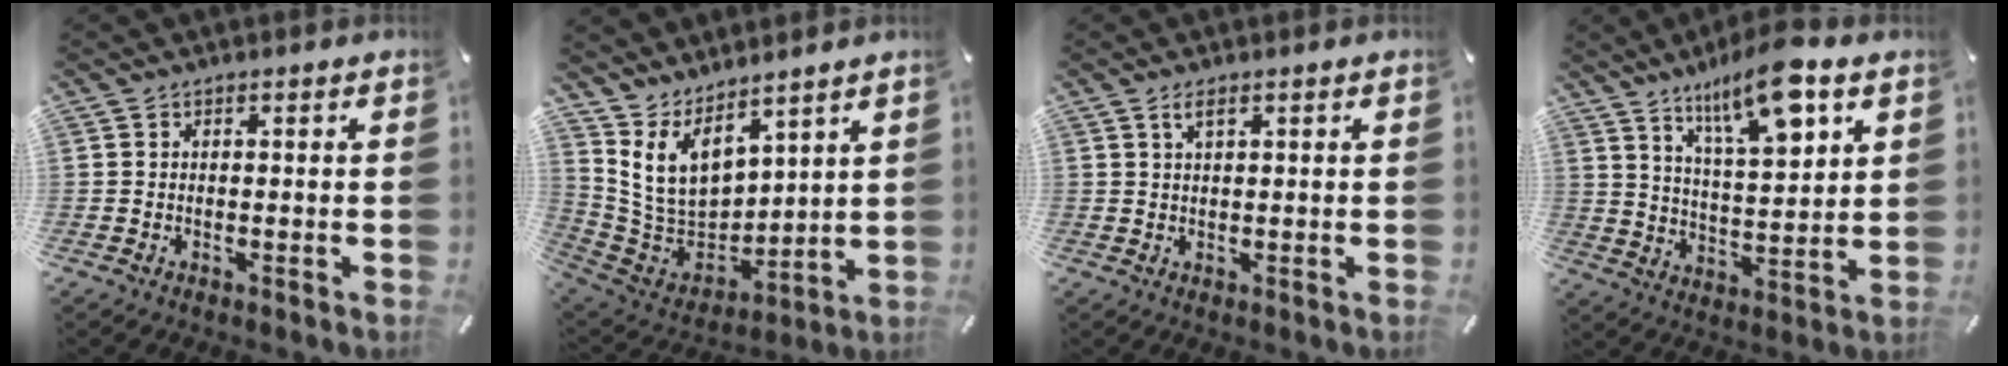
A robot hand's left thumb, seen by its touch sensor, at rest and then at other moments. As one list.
[{"total": 10.3, "force": [6.4, 6.9, 4.2], "torque": [-0.095, -0.052, 0.132]}, {"total": 2.0, "force": [1.0, 0.5, 1.7], "torque": [-0.036, 0.004, 0.016]}, {"total": 13.9, "force": [9.0, 4.0, 9.8], "torque": [-0.161, -0.041, 0.149]}]